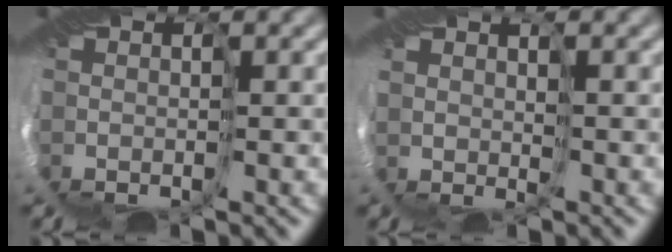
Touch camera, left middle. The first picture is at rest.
{"total": 2.3, "force": [1.6, -0.7, -1.5], "torque": [0.015, 0.006, 0.033]}